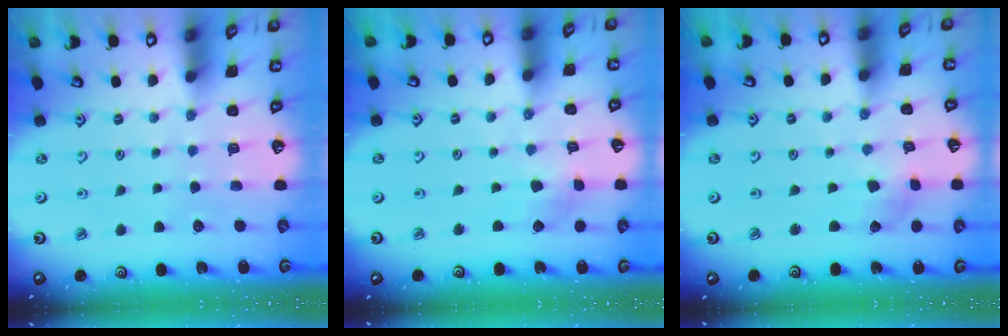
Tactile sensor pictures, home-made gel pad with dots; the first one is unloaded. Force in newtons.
{"total": 3.0, "press": 2.9, "slide": 0.3}
{"total": 2.5, "press": 2.4, "slide": 0.5}